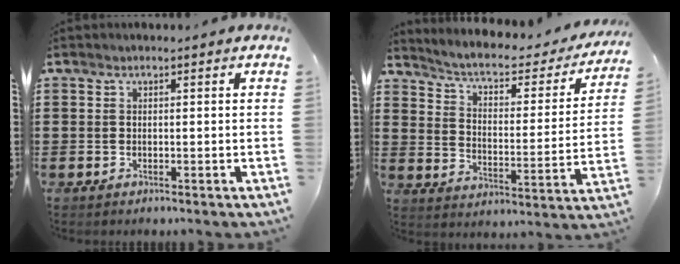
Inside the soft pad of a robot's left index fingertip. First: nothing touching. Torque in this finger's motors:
{"motor_torque": [1.51, -0.63, 0.16, 0.04]}